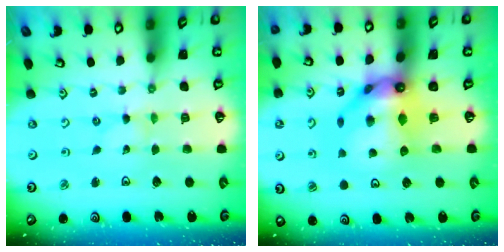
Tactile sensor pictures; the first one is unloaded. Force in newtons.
{"total": 14.1, "press": 14.0, "slide": 1.6}